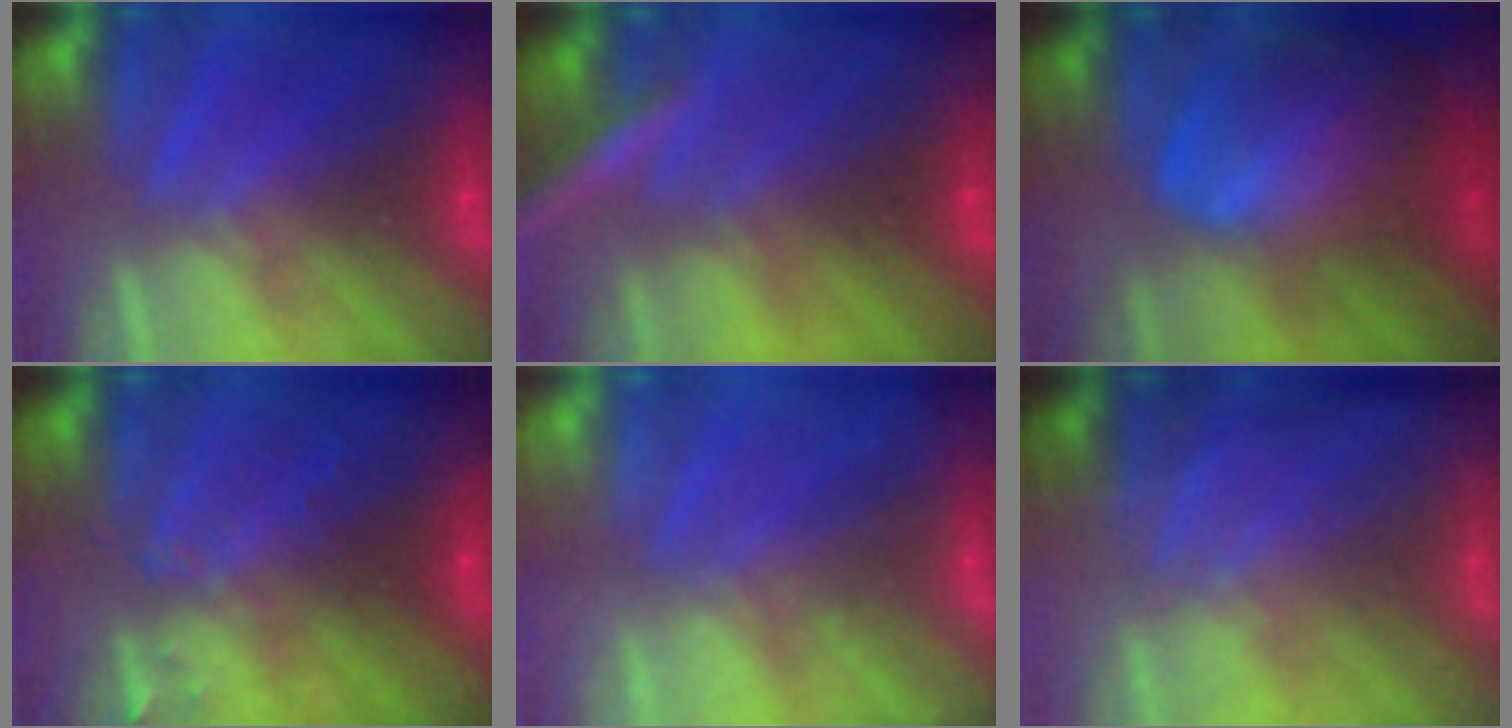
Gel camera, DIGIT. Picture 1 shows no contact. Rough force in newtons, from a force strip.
{"total": 2.7}
{"total": 8.7}
{"total": 3.0}
{"total": 2.4}
{"total": 1.3}